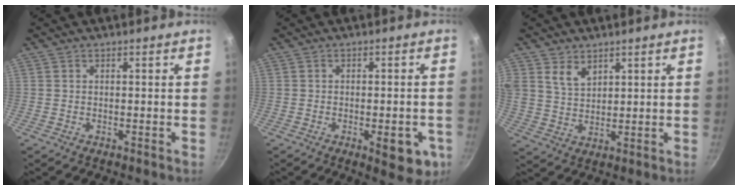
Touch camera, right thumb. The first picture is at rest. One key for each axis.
{"total": 7.6, "fx": -3.0, "fy": 3.1, "fz": 6.3, "tx": -0.061, "ty": 0.007, "tz": -0.030}
{"total": 4.9, "fx": 3.1, "fy": 3.0, "fz": 2.3, "tx": -0.026, "ty": -0.023, "tz": 0.067}